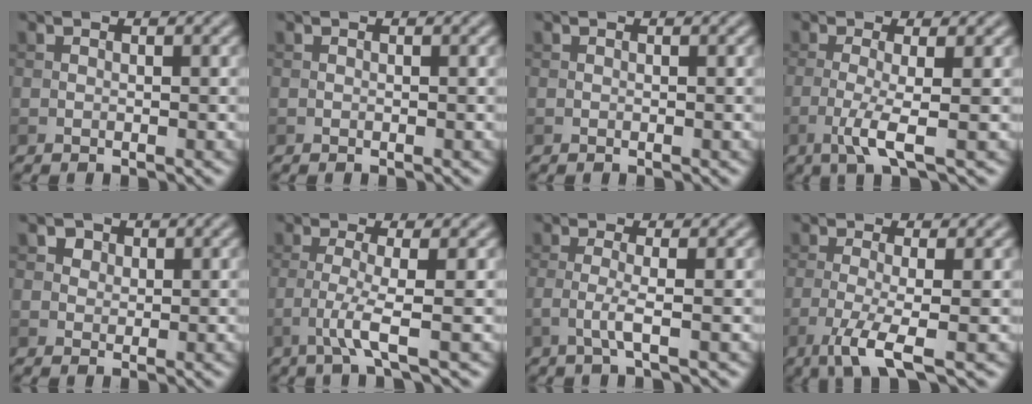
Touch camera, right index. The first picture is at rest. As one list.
[{"total": 0.0}, {"total": 0.0}, {"total": 3.5, "force": [-1.1, 0.5, 3.3], "torque": [-0.066, -0.002, -0.029]}, {"total": 2.7, "force": [1.6, 1.9, 1.1], "torque": [-0.024, -0.003, 0.026]}, {"total": 3.1, "force": [-1.2, 0.2, 2.9], "torque": [-0.061, 0.002, -0.033]}, {"total": 2.2, "force": [-0.6, 0.3, 2.1], "torque": [-0.045, 0.002, -0.021]}, {"total": 4.6, "force": [-1.9, 0.8, 4.0], "torque": [-0.077, -0.006, -0.046]}]